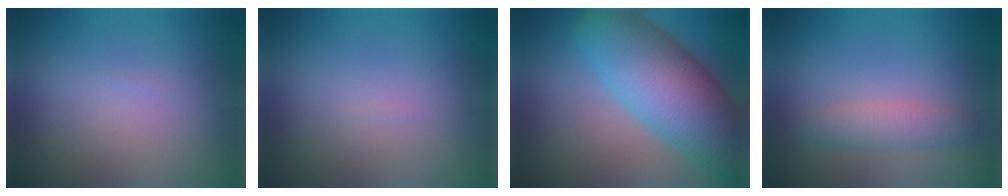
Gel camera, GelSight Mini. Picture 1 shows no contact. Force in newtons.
{"total": 0.0}
{"total": 11.7, "press": 11.7, "slide": 0.4}
{"total": 2.4, "press": 2.4, "slide": 0.0}